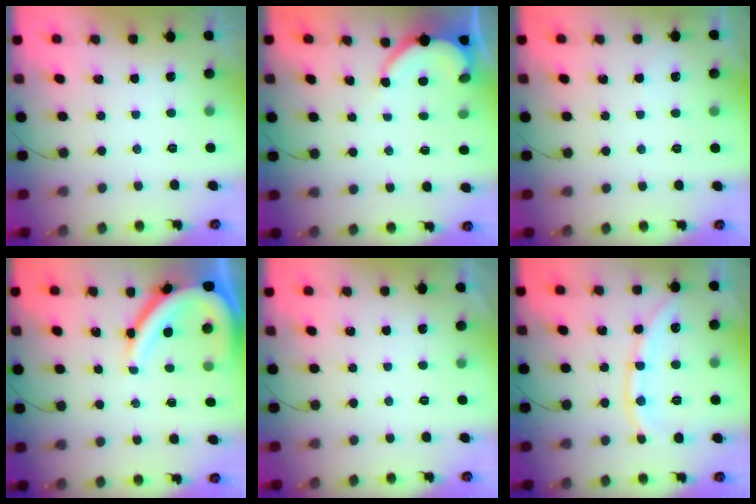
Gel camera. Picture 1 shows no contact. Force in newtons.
{"total": 5.0, "press": 5.0, "slide": 0.5}
{"total": 1.2, "press": 1.2, "slide": 0.3}
{"total": 12.6, "press": 12.5, "slide": 1.2}
{"total": 1.1, "press": 1.1, "slide": 0.1}
{"total": 9.7, "press": 9.6, "slide": 1.4}